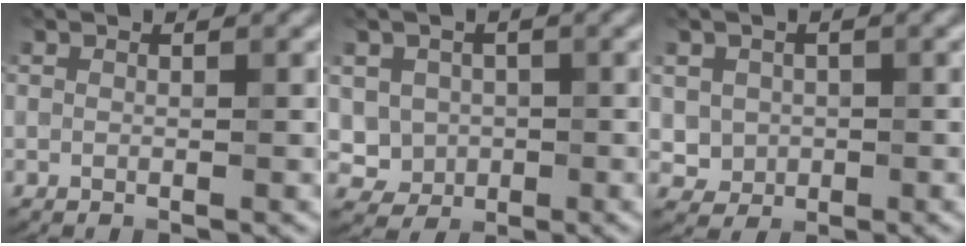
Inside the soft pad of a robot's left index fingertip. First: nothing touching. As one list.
[{"total": 2.8, "force": [0.1, 2.7, 0.9], "torque": [-0.014, -0.007, 0.002]}, {"total": 2.2, "force": [0.1, 2.1, 0.6], "torque": [-0.008, -0.006, 0.005]}]